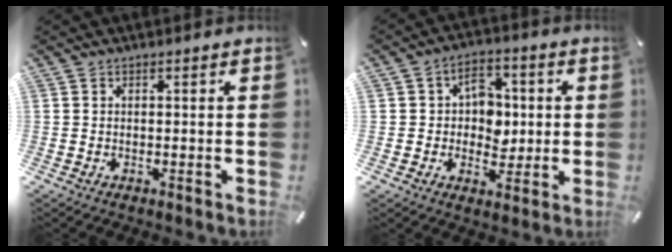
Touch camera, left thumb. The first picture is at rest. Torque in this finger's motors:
{"motor_torque": [0.12, 0.06, 0.12, 0.17, 0.01]}